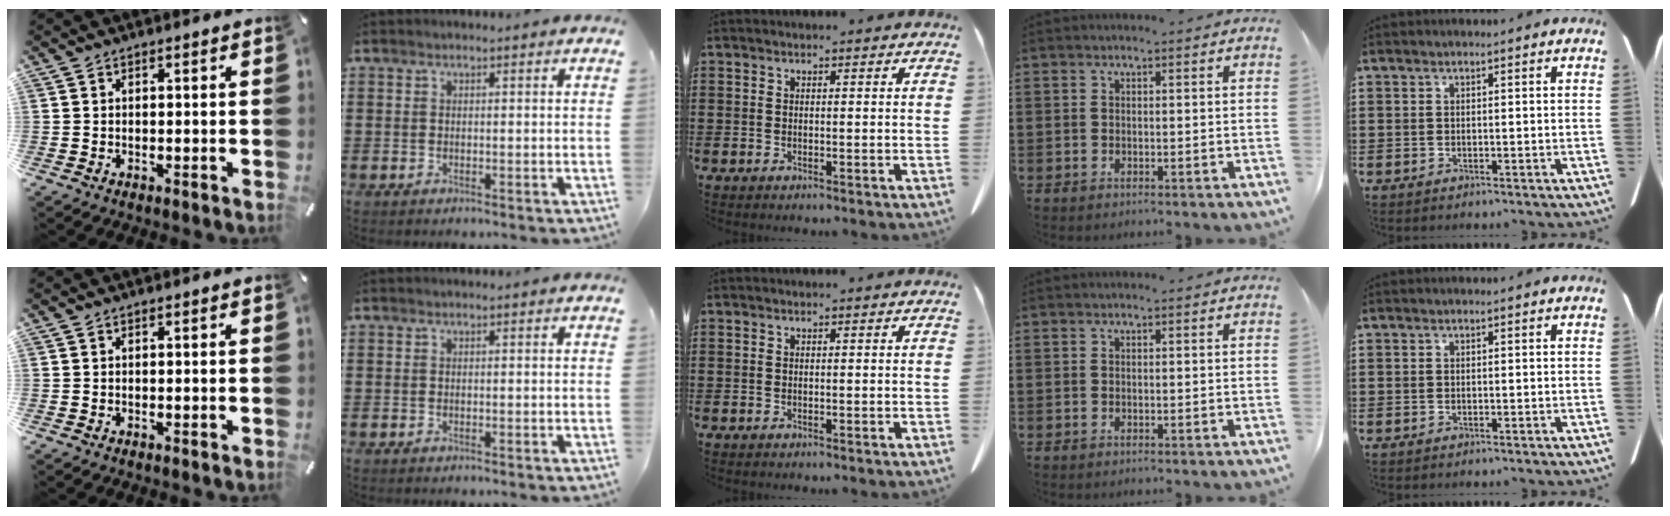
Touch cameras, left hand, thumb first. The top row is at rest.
{}